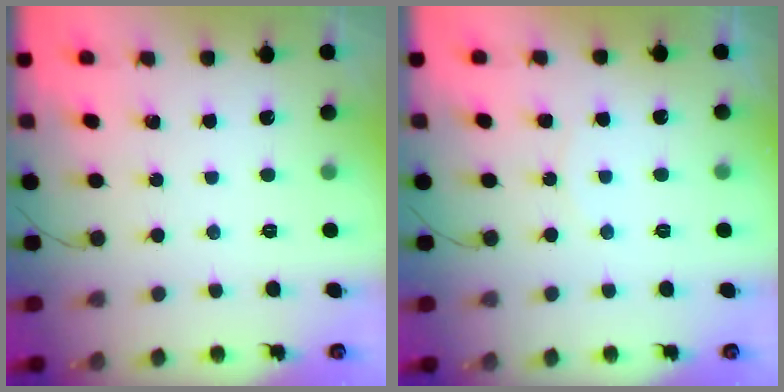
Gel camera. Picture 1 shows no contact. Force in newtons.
{"total": 2.8, "press": 2.8, "slide": 0.6}